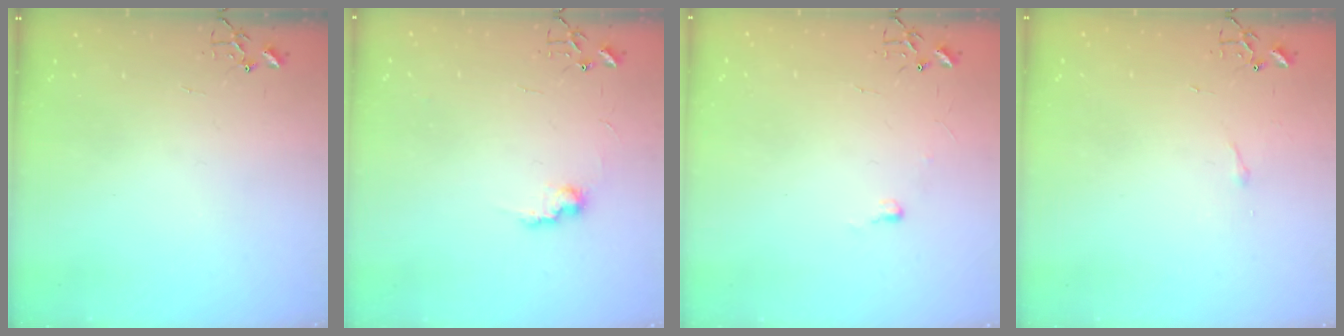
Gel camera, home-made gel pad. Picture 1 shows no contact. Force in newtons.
{"total": 7.5, "press": 7.4, "slide": 0.3}
{"total": 4.0, "press": 4.0, "slide": 0.6}
{"total": 2.9, "press": 2.9, "slide": 0.5}